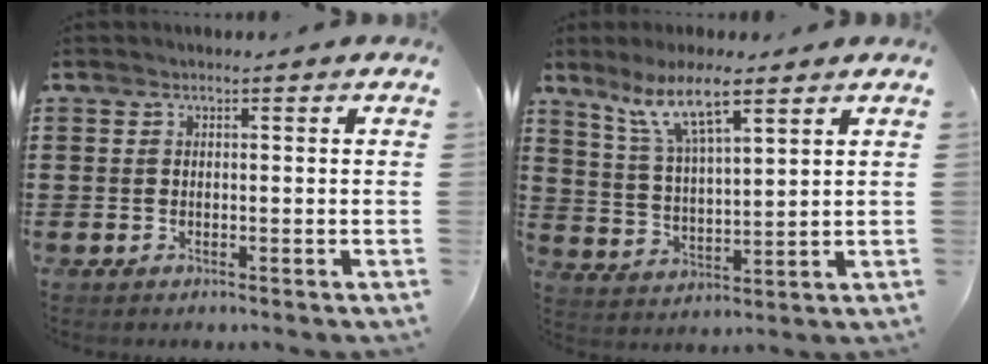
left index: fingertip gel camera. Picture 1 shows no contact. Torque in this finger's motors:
{"motor_torque": [1.92, -0.22, 0.66, 0.21]}